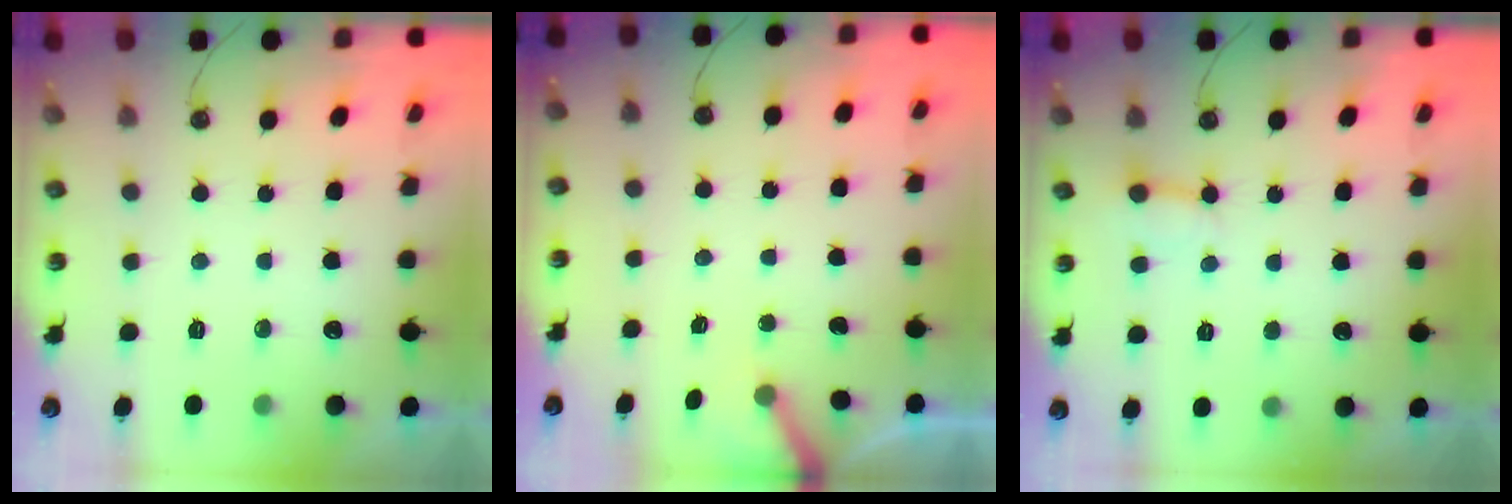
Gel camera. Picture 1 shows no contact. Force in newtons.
{"total": 3.1, "press": 3.1, "slide": 0.2}
{"total": 3.8, "press": 3.7, "slide": 0.7}